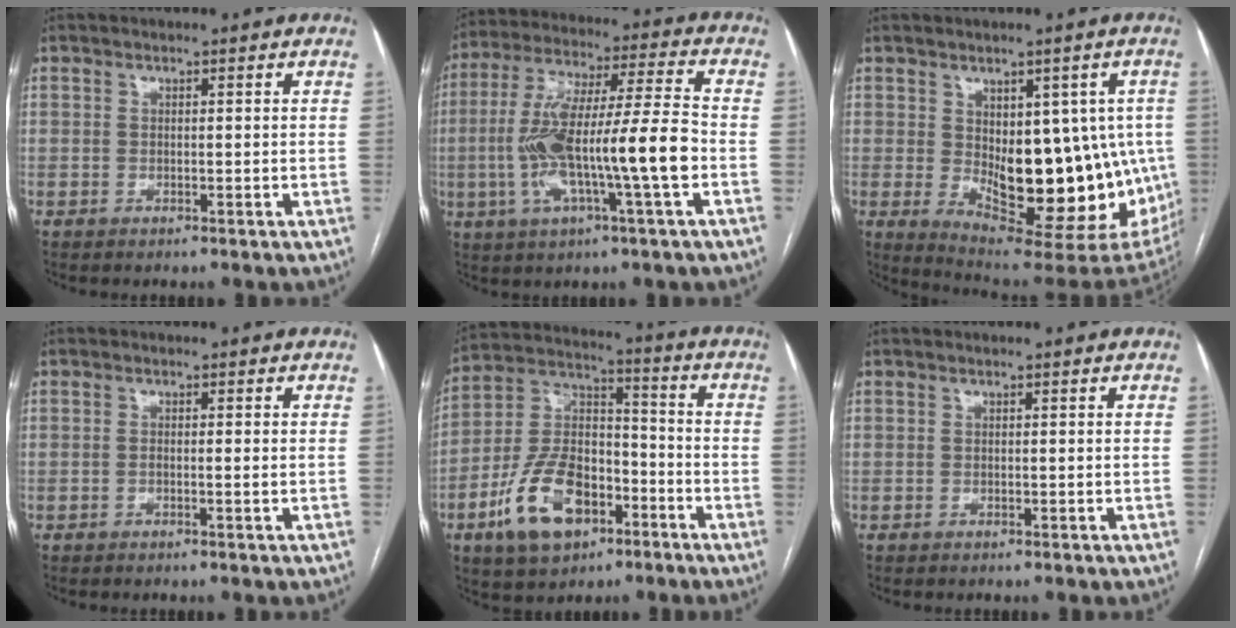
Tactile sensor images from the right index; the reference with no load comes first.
{"total": 16.5, "force": [-3.5, 0.8, 16.1], "torque": [-0.310, 0.012, -0.062]}
{"total": 20.0, "force": [-2.1, 8.9, 17.7], "torque": [-0.191, 0.002, 0.001]}
{"total": 1.0, "force": [-0.3, -0.1, 1.0], "torque": [-0.016, 0.000, -0.004]}
{"total": 15.2, "force": [-7.2, 8.3, 10.5], "torque": [-0.221, 0.014, -0.123]}
{"total": 0.0}